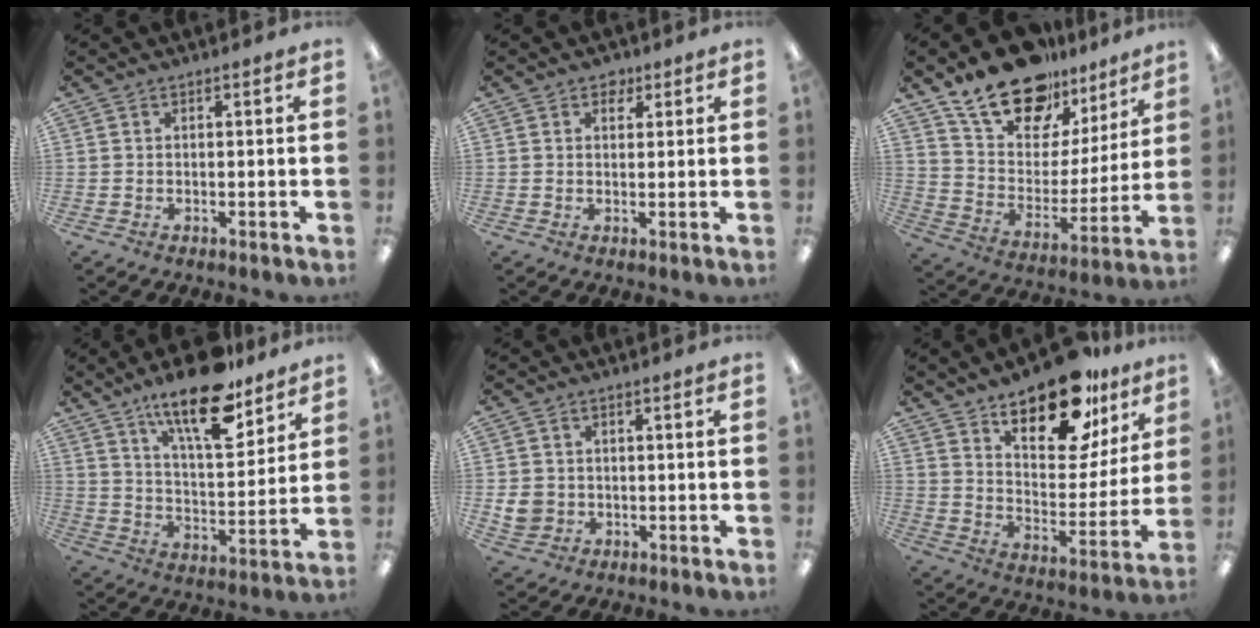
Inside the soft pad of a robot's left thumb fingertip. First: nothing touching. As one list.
[{"total": 2.7, "force": [1.8, 1.8, 0.8], "torque": [-0.002, -0.002, 0.031]}, {"total": 20.0, "force": [15.4, 10.1, 7.8], "torque": [-0.148, -0.101, 0.279]}, {"total": 17.7, "force": [12.7, 6.0, 10.7], "torque": [-0.165, -0.073, 0.210]}, {"total": 4.6, "force": [0.0, 4.3, 1.6], "torque": [-0.021, 0.001, 0.000]}, {"total": 20.0, "force": [14.7, 8.3, 10.8], "torque": [-0.156, -0.094, 0.247]}]